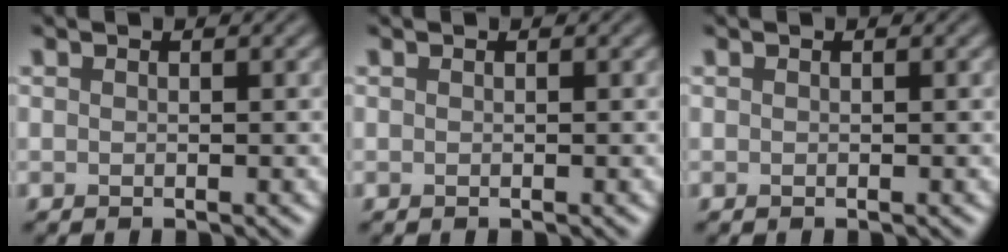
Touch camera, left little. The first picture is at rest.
{"total": 0.0}
{"total": 0.0}